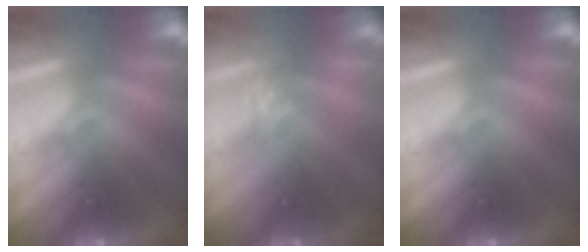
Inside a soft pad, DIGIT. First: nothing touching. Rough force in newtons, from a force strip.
{"total": 3.8}
{"total": 0.0}